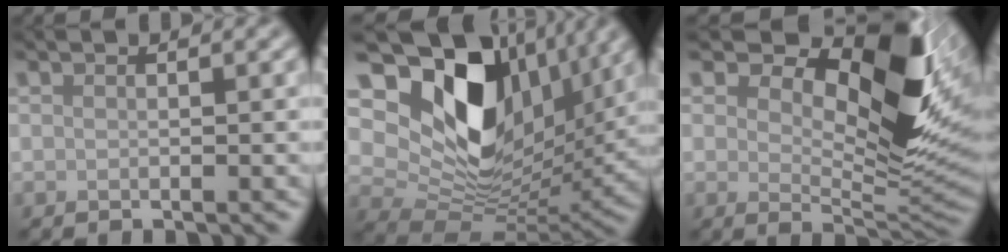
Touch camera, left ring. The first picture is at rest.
{"total": 14.7, "force": [5.3, 9.2, 10.2], "torque": [-0.173, -0.001, 0.100]}
{"total": 11.0, "force": [4.5, 5.0, 8.7], "torque": [-0.129, -0.008, 0.075]}